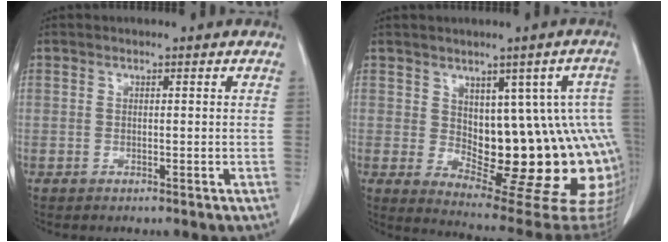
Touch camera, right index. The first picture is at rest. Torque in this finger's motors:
{"motor_torque": [1.62, -0.06, 0.46, 0.14]}